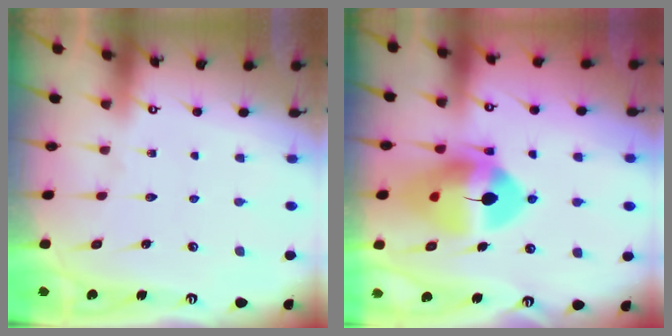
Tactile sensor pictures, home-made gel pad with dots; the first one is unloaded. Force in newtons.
{"total": 15.4, "press": 15.2, "slide": 2.4}